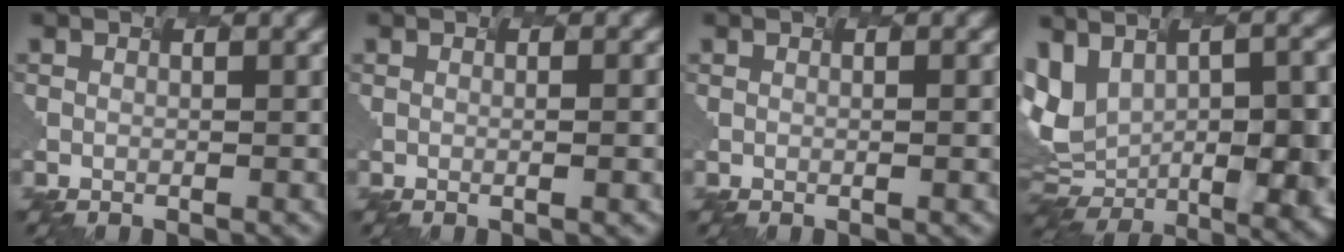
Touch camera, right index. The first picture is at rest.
{"total": 2.8, "force": [0.2, 1.4, 2.5], "torque": [-0.001, 0.019, -0.013]}
{"total": 1.6, "force": [0.2, 0.8, 1.4], "torque": [0.002, 0.007, -0.013]}
{"total": 13.1, "force": [0.8, 8.0, 10.3], "torque": [-0.200, -0.002, 0.052]}